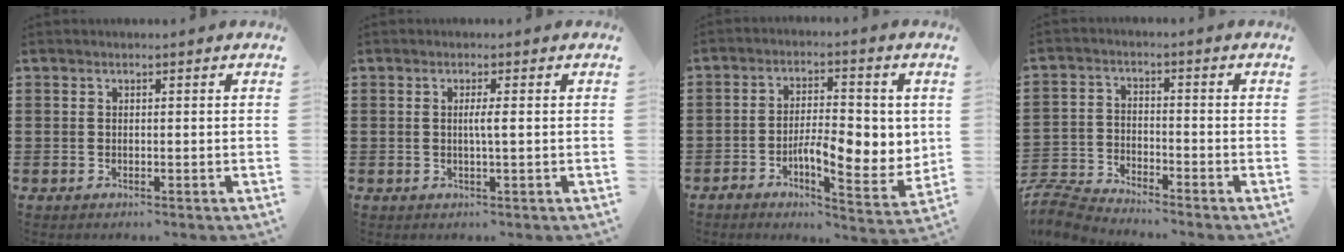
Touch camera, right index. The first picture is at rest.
{"total": 1.9, "force": [0.0, -0.1, 1.9], "torque": [-0.036, -0.004, -0.002]}
{"total": 7.7, "force": [-1.2, 3.4, 6.7], "torque": [-0.103, 0.000, -0.023]}
{"total": 5.1, "force": [-5.0, 0.5, 0.6], "torque": [-0.038, -0.003, -0.109]}